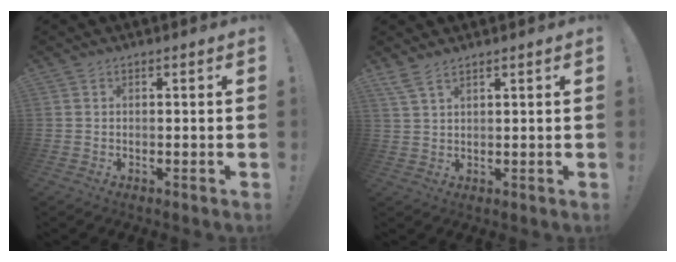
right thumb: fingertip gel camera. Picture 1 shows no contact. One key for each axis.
{"total": 4.2, "fx": 3.3, "fy": 1.0, "fz": 2.3, "tx": -0.052, "ty": -0.013, "tz": 0.062}